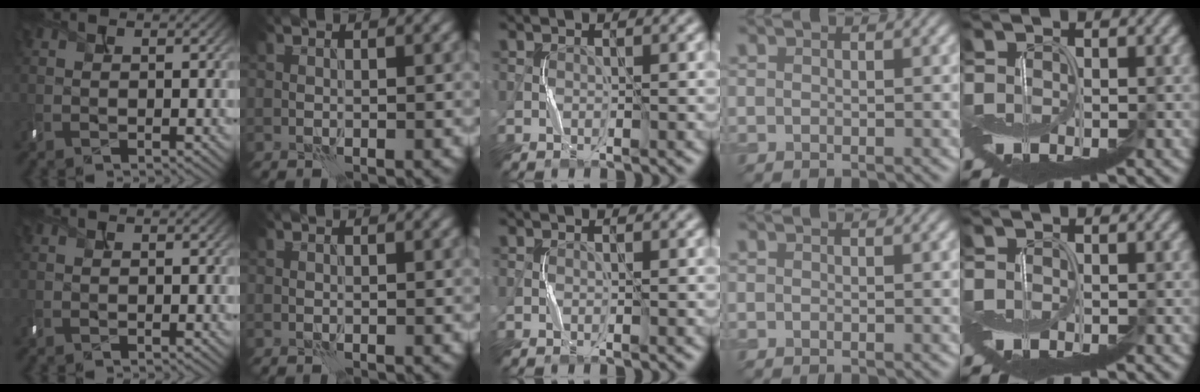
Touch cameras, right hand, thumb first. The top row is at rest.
{}